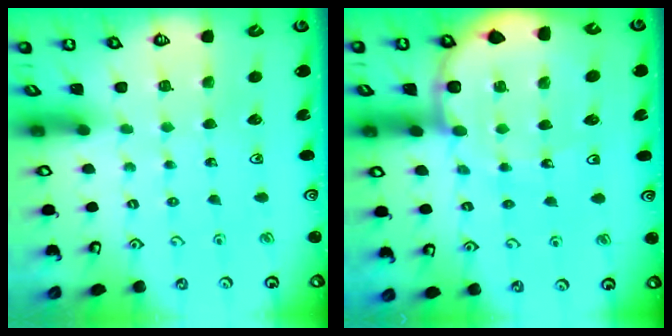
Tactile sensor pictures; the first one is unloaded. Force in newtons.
{"total": 10.7, "press": 10.7, "slide": 1.3}